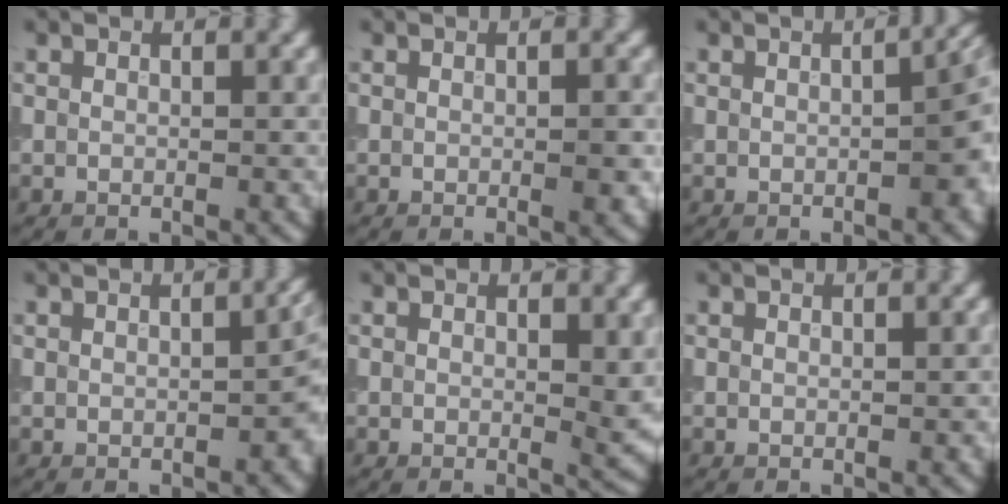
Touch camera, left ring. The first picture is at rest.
{"total": 1.6, "force": [-0.1, 0.3, 1.5], "torque": [-0.021, -0.003, -0.001]}
{"total": 5.2, "force": [-0.4, 1.9, 4.8], "torque": [-0.041, 0.002, 0.001]}
{"total": 2.8, "force": [-0.4, 1.3, 2.5], "torque": [-0.024, 0.000, -0.004]}
{"total": 1.7, "force": [0.3, 0.6, 1.6], "torque": [-0.015, -0.006, 0.004]}
{"total": 0.0}